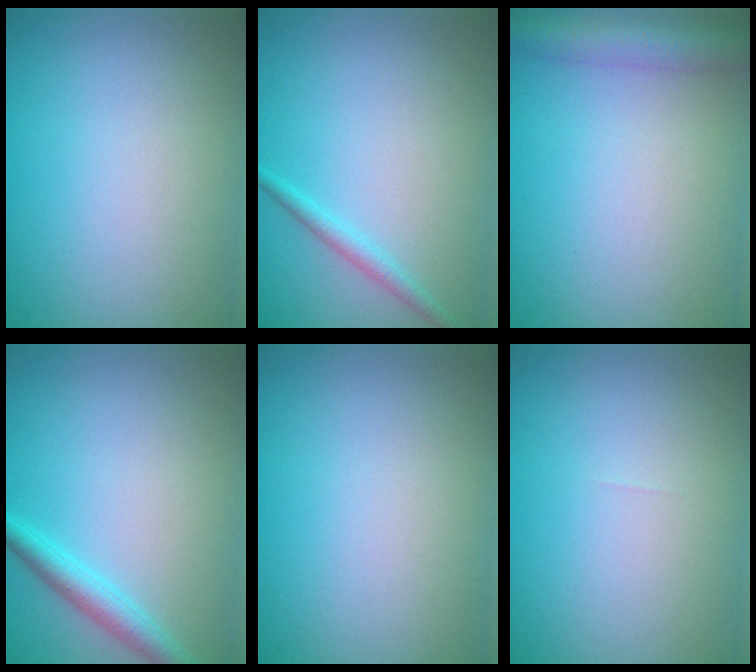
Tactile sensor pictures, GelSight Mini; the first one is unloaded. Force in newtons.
{"total": 1.4, "press": 1.4, "slide": 0.0}
{"total": 4.6, "press": 4.6, "slide": 0.1}
{"total": 2.7, "press": 2.7, "slide": 0.1}
{"total": 0.0}
{"total": 0.0}